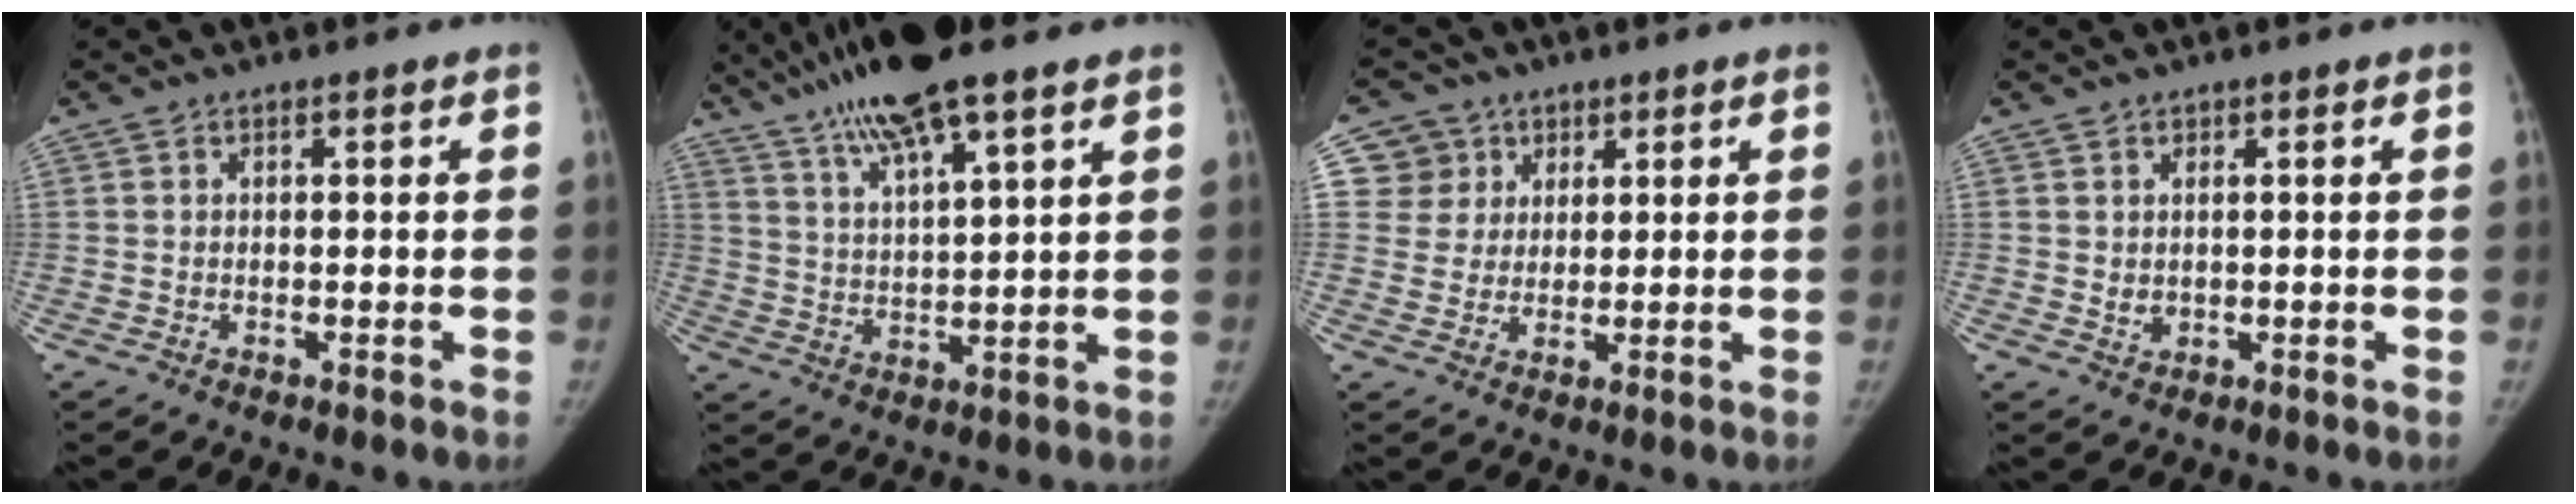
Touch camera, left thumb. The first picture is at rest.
{"total": 13.9, "force": [9.9, 1.7, 9.6], "torque": [-0.180, -0.027, 0.187]}
{"total": 6.4, "force": [2.8, 5.8, -0.2], "torque": [0.038, -0.012, 0.052]}
{"total": 1.7, "force": [0.6, 1.4, 0.8], "torque": [-0.014, -0.007, 0.020]}